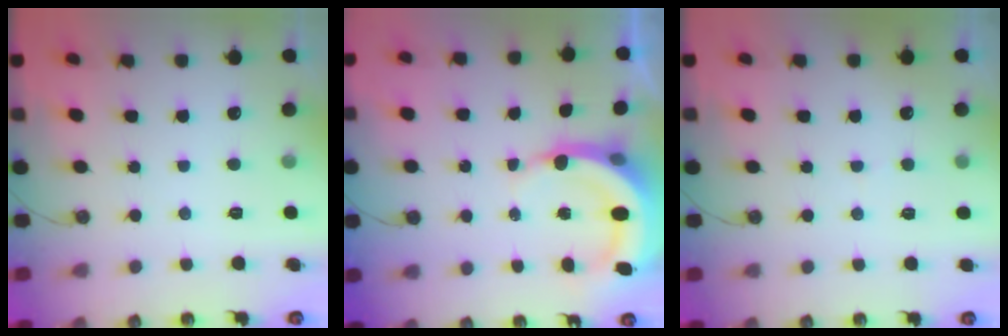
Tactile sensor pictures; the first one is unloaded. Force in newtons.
{"total": 8.0, "press": 7.8, "slide": 2.0}
{"total": 2.8, "press": 2.6, "slide": 1.1}